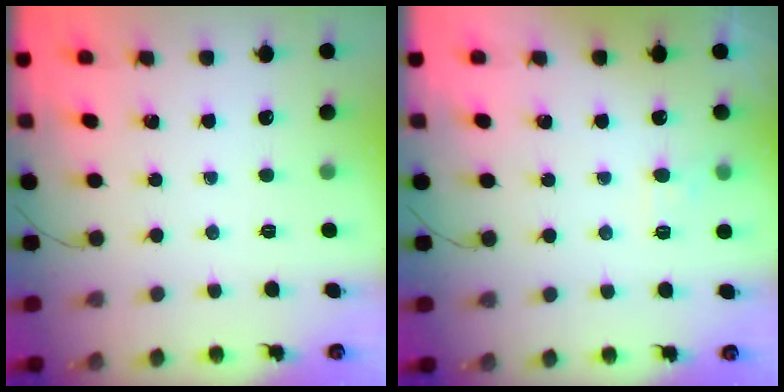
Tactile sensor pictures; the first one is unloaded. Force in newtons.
{"total": 3.2, "press": 2.8, "slide": 1.6}